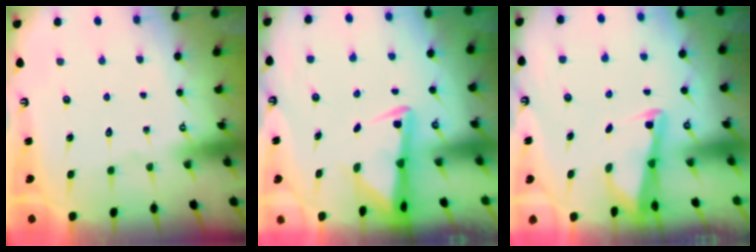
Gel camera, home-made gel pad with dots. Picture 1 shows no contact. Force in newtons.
{"total": 3.2, "press": 3.1, "slide": 0.6}
{"total": 2.6, "press": 2.6, "slide": 0.2}